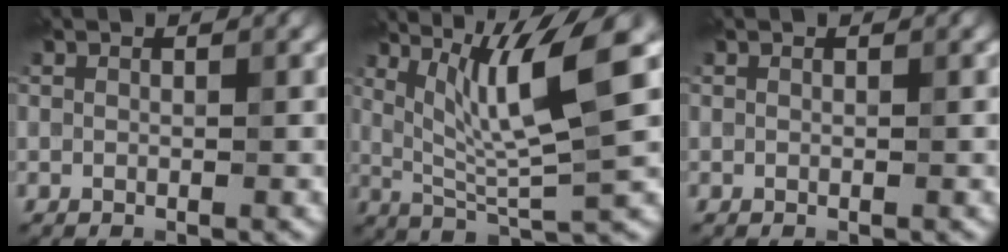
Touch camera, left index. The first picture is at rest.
{"total": 8.6, "force": [3.0, 1.5, 7.9], "torque": [-0.133, -0.003, 0.057]}
{"total": 0.0}